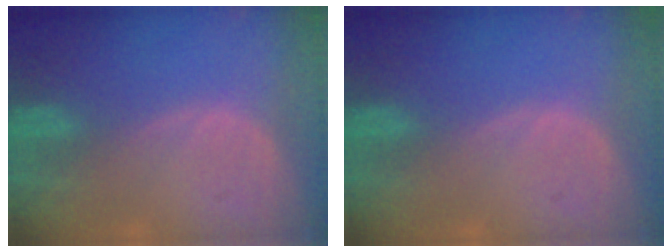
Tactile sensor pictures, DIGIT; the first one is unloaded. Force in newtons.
{"total": 0.0}